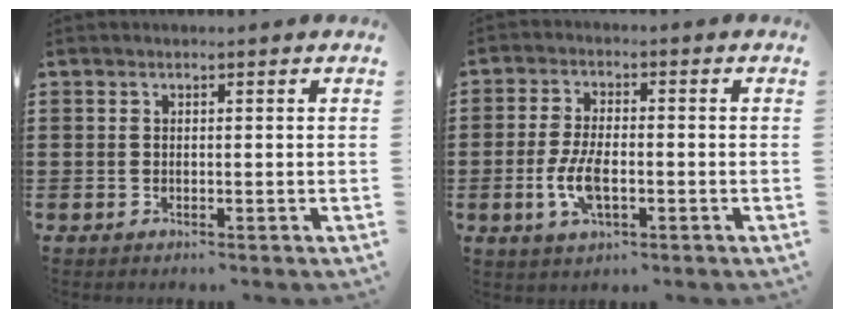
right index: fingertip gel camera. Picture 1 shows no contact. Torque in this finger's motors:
{"motor_torque": [2.14, 0.00, 0.26, 0.18]}